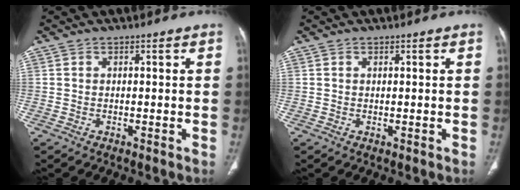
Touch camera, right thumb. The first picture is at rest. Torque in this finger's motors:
{"motor_torque": [1.00, 0.20, 0.05, -0.33, -0.02]}